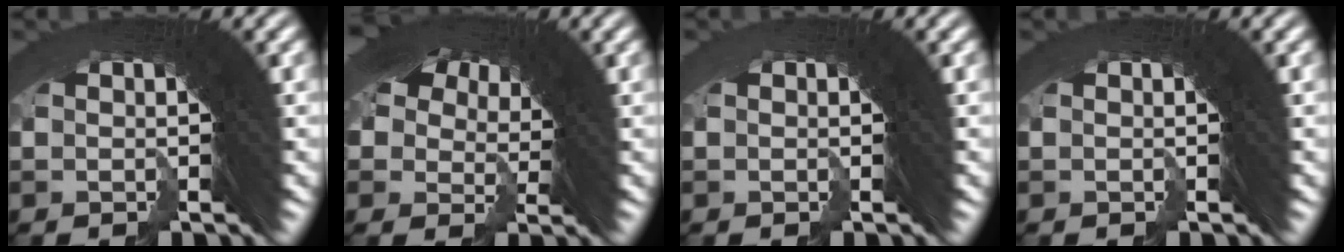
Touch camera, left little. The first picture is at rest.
{"total": 6.6, "force": [0.6, 5.8, 2.9], "torque": [-0.069, -0.017, 0.016]}
{"total": 0.7, "force": [-0.4, 0.5, -0.3], "torque": [0.007, -0.003, -0.008]}
{"total": 0.0}